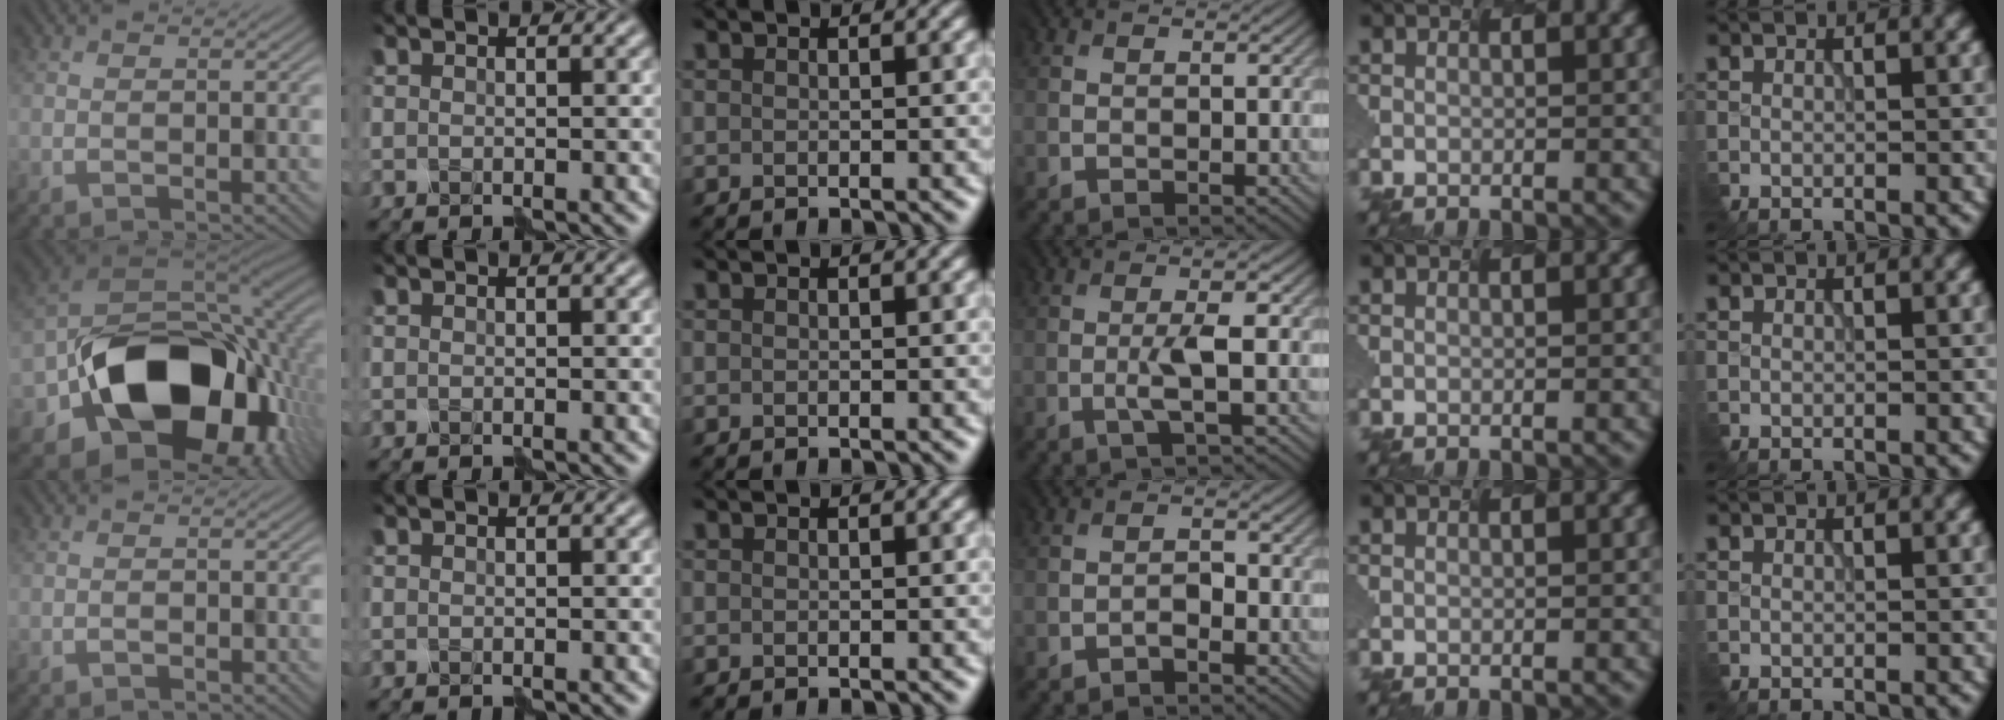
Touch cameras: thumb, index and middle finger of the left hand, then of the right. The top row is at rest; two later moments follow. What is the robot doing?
{"motion": "disassemble", "object": "velcro strap"}